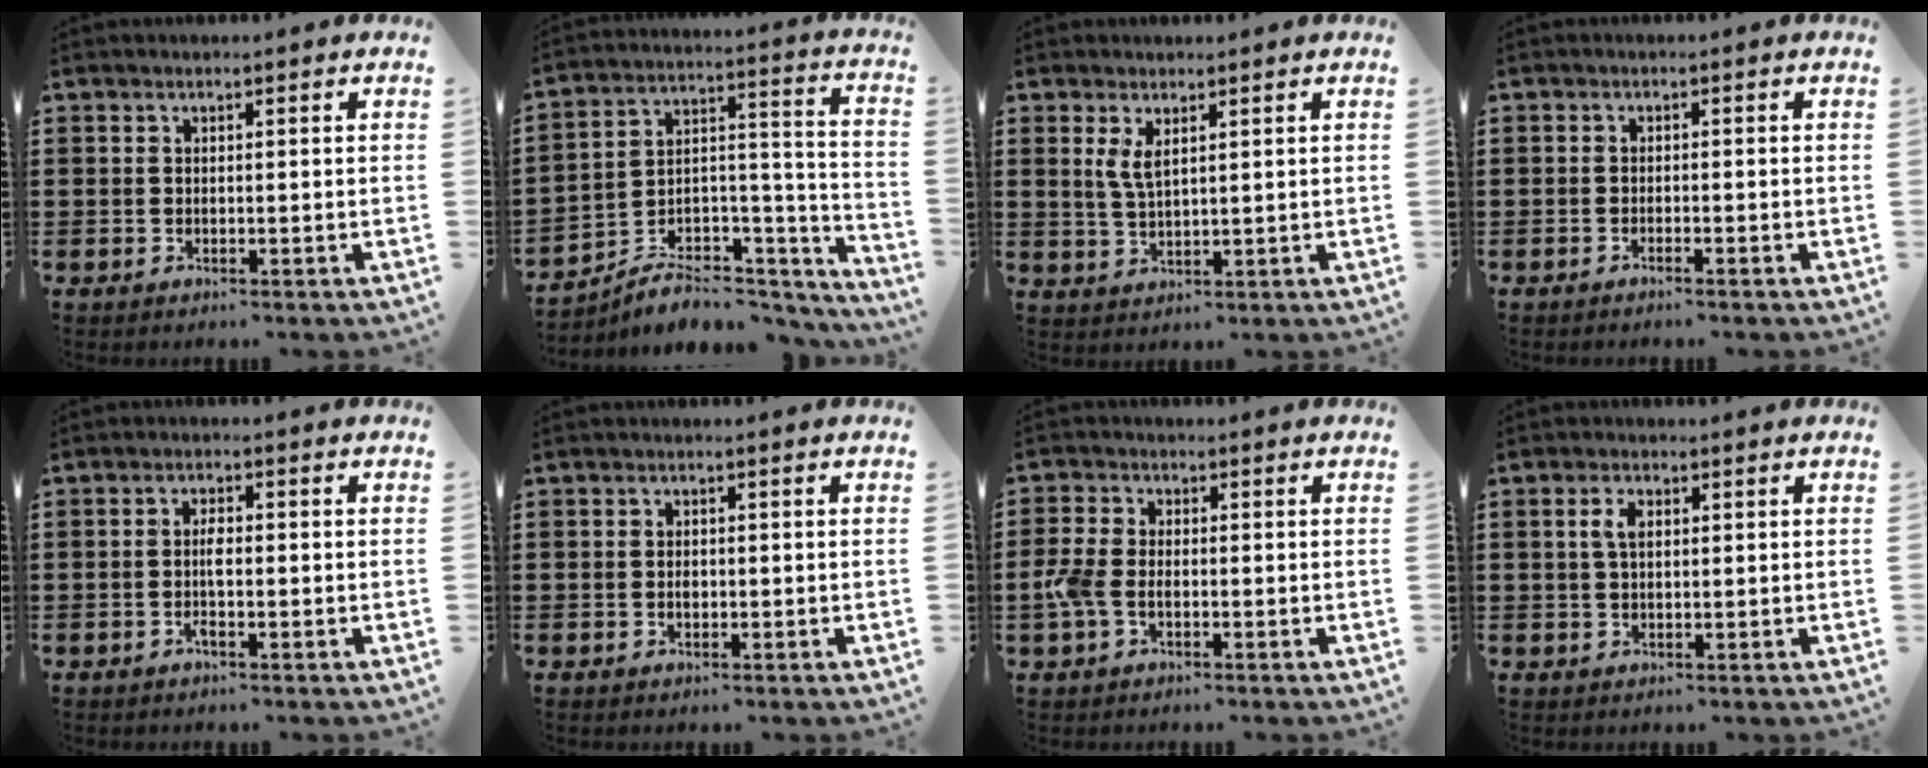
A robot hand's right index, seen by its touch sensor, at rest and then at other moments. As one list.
[{"total": 6.8, "force": [-4.9, 3.5, 3.1], "torque": [-0.052, 0.009, -0.088]}, {"total": 3.2, "force": [1.5, 0.9, 2.7], "torque": [-0.056, 0.005, 0.026]}, {"total": 1.0, "force": [-0.9, -0.3, 0.3], "torque": [-0.005, -0.001, -0.017]}, {"total": 2.3, "force": [-0.6, 0.7, 2.1], "torque": [-0.047, 0.002, -0.014]}, {"total": 1.0, "force": [-0.2, 0.5, 0.9], "torque": [-0.018, 0.000, -0.003]}, {"total": 4.1, "force": [-1.2, 2.3, 3.1], "torque": [-0.083, -0.005, -0.029]}, {"total": 2.7, "force": [0.6, 1.3, 2.3], "torque": [-0.049, 0.009, 0.008]}]